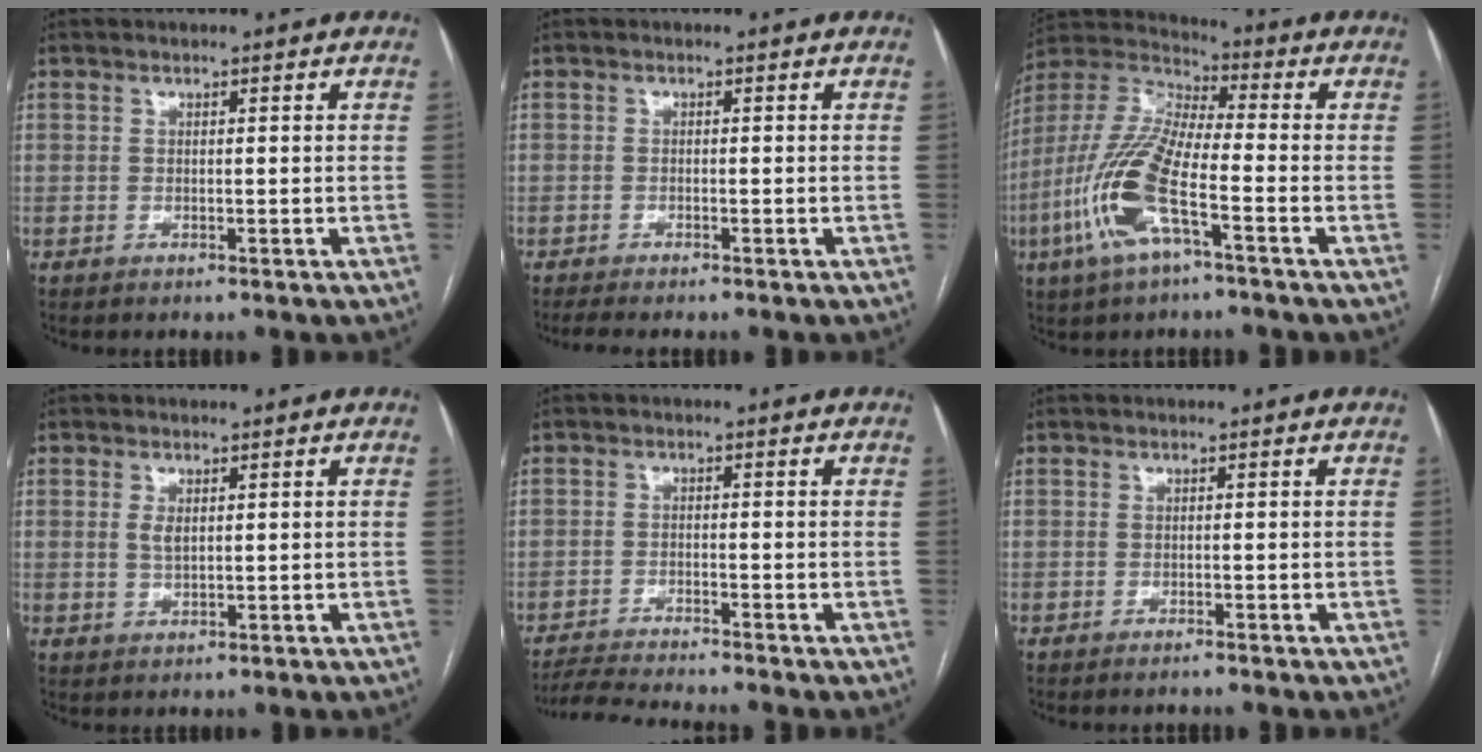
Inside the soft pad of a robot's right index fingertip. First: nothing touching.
{"total": 2.3, "force": [-1.9, 0.4, 1.1], "torque": [-0.018, -0.005, -0.030]}
{"total": 15.1, "force": [-5.5, 3.5, 13.7], "torque": [-0.305, -0.006, -0.110]}
{"total": 2.0, "force": [0.5, 0.9, 1.7], "torque": [-0.032, -0.004, 0.012]}
{"total": 5.7, "force": [-5.4, -0.9, 1.5], "torque": [-0.024, -0.018, -0.097]}
{"total": 0.7, "force": [-0.7, -0.1, 0.2], "torque": [-0.007, -0.001, -0.010]}